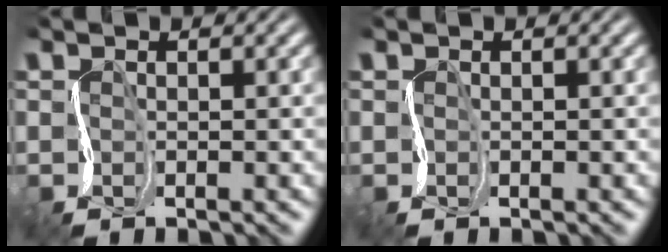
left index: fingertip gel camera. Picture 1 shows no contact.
{"total": 0.0}